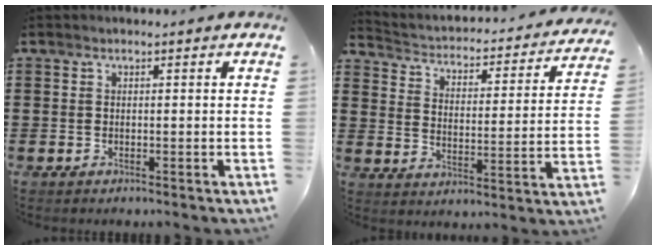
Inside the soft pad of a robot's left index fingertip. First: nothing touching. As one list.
[{"total": 1.7, "force": [1.5, 0.4, 0.5], "torque": [-0.027, -0.029, 0.014]}]